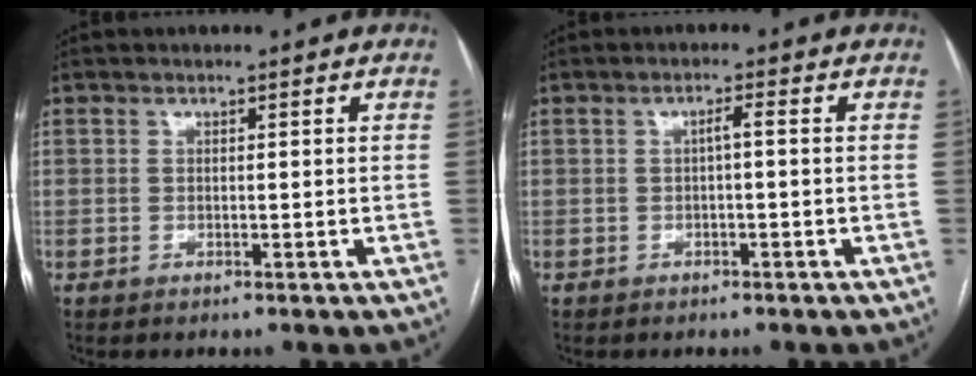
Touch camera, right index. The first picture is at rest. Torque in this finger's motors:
{"motor_torque": [0.35, 0.16, 0.07, 0.03]}